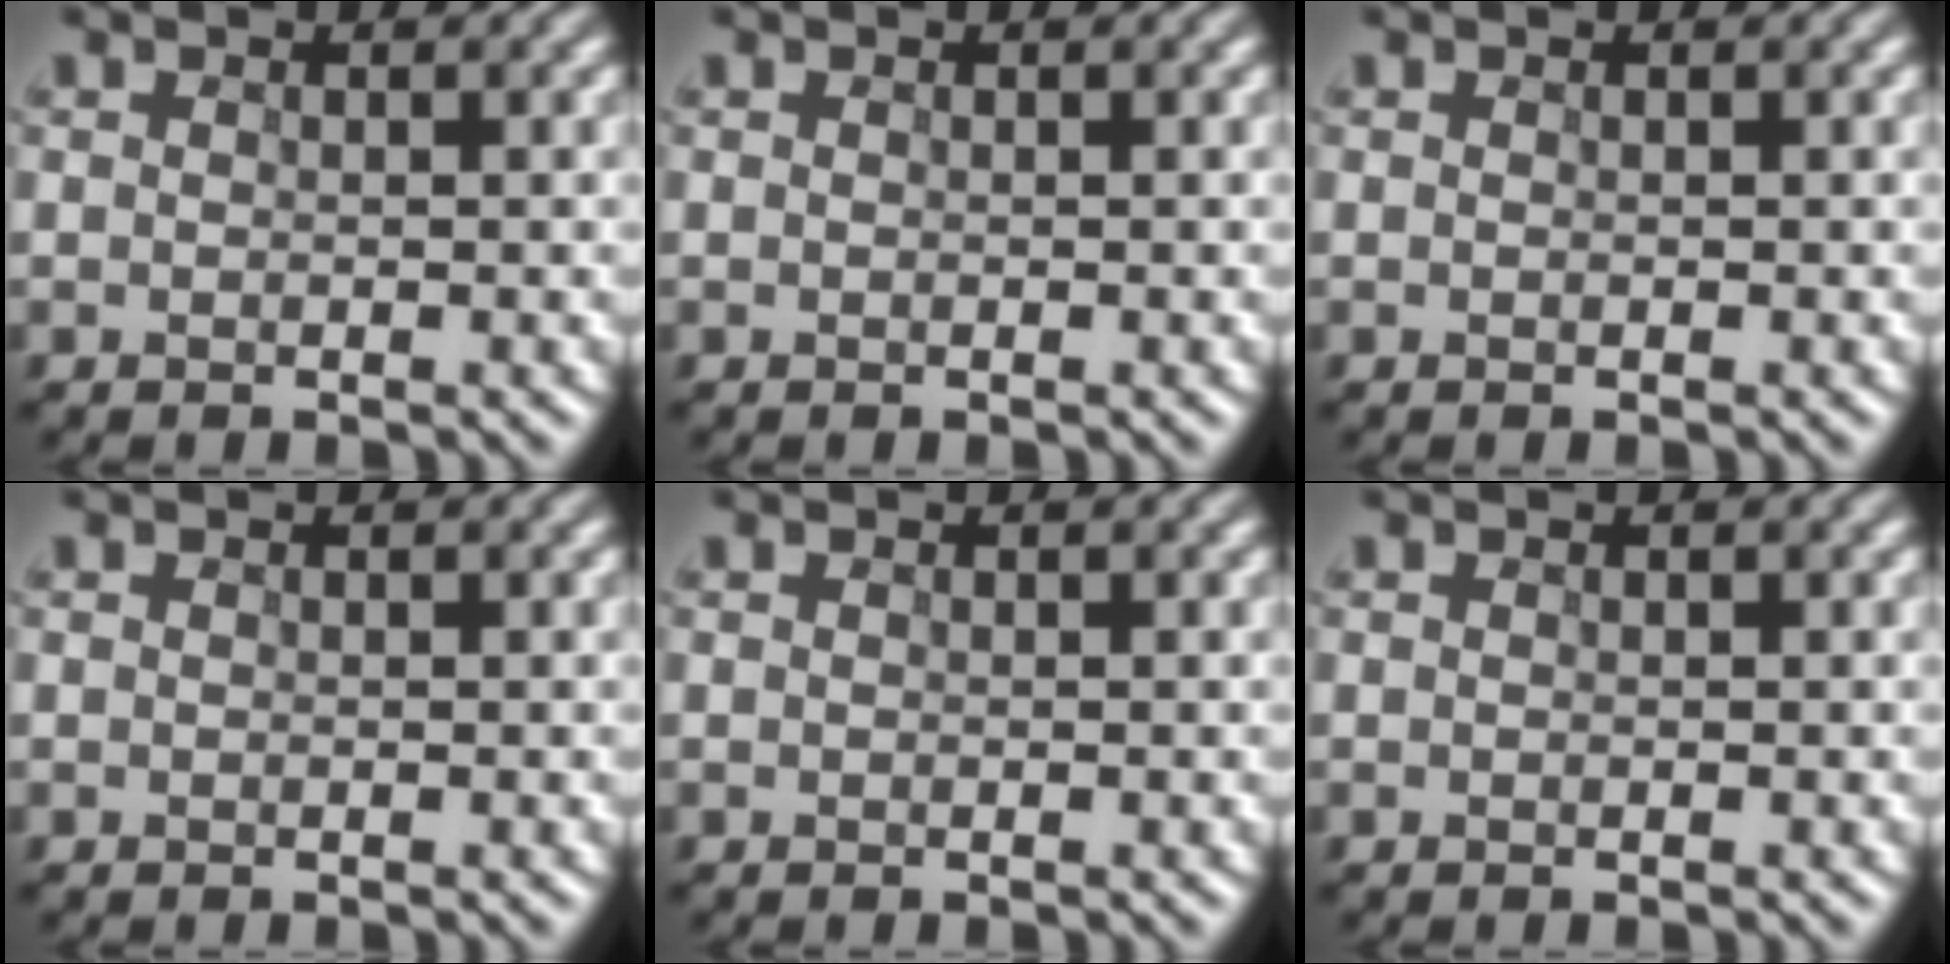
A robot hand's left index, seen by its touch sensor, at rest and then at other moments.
{"total": 0.0}
{"total": 0.0}
{"total": 0.0}
{"total": 0.0}
{"total": 0.0}